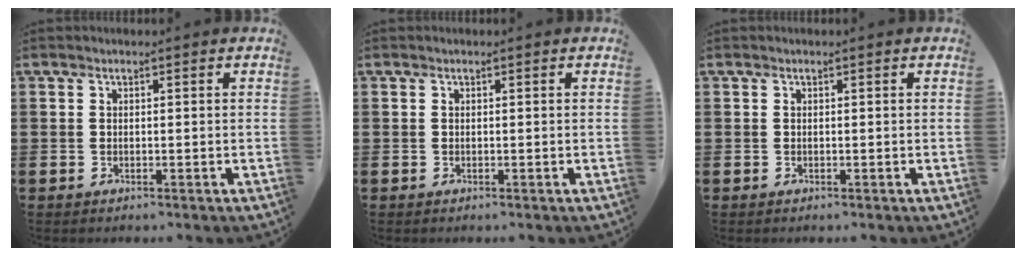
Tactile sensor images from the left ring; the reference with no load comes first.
{"total": 0.0}
{"total": 0.0}